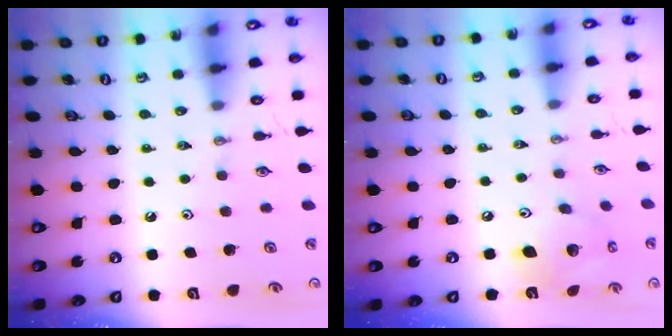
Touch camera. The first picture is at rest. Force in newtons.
{"total": 13.9, "press": 13.7, "slide": 2.4}